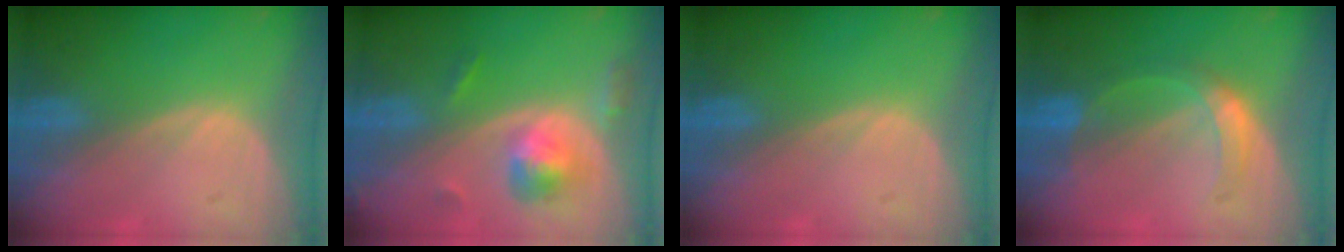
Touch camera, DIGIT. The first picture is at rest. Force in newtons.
{"total": 5.5, "press": 5.3, "slide": 1.7}
{"total": 0.0}
{"total": 5.6, "press": 5.0, "slide": 2.5}